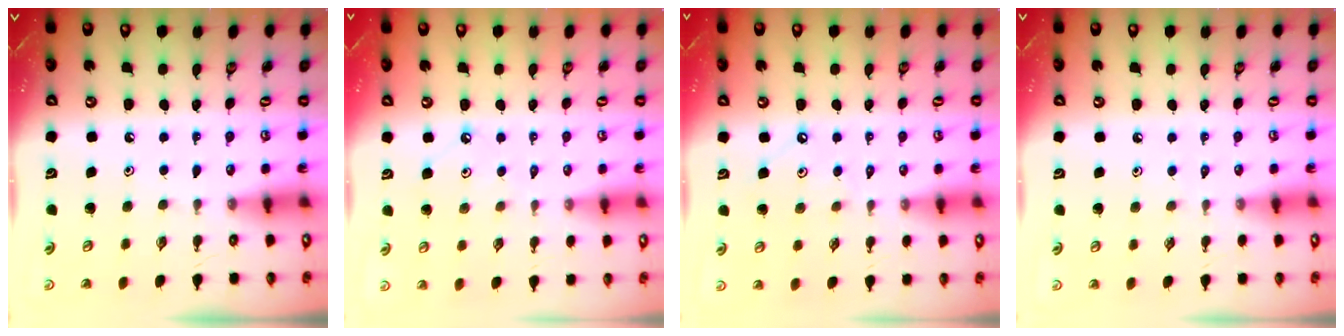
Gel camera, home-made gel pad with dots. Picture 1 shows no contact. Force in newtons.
{"total": 3.0, "press": 3.0, "slide": 0.5}
{"total": 3.7, "press": 3.7, "slide": 0.6}
{"total": 2.1, "press": 2.1, "slide": 0.4}